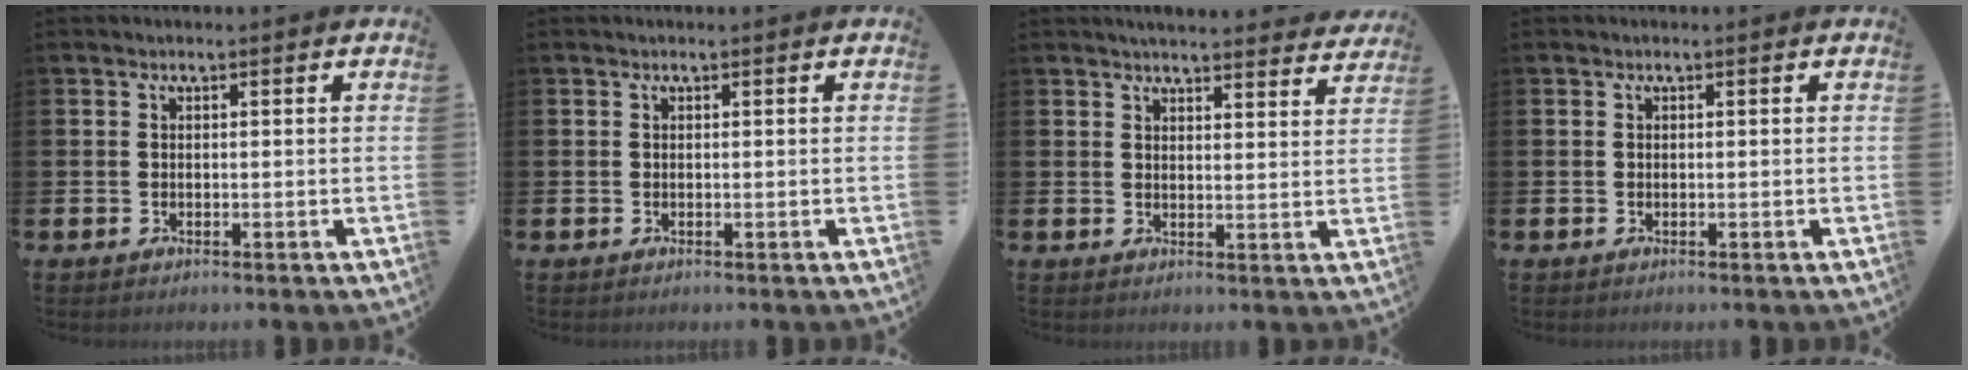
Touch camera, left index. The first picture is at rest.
{"total": 0.0}
{"total": 4.2, "force": [4.1, 0.3, 0.5], "torque": [-0.006, -0.028, 0.073]}
{"total": 0.0}